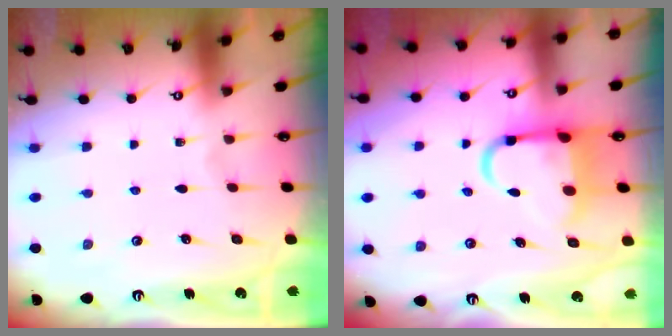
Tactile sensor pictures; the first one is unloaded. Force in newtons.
{"total": 9.8, "press": 9.6, "slide": 2.1}